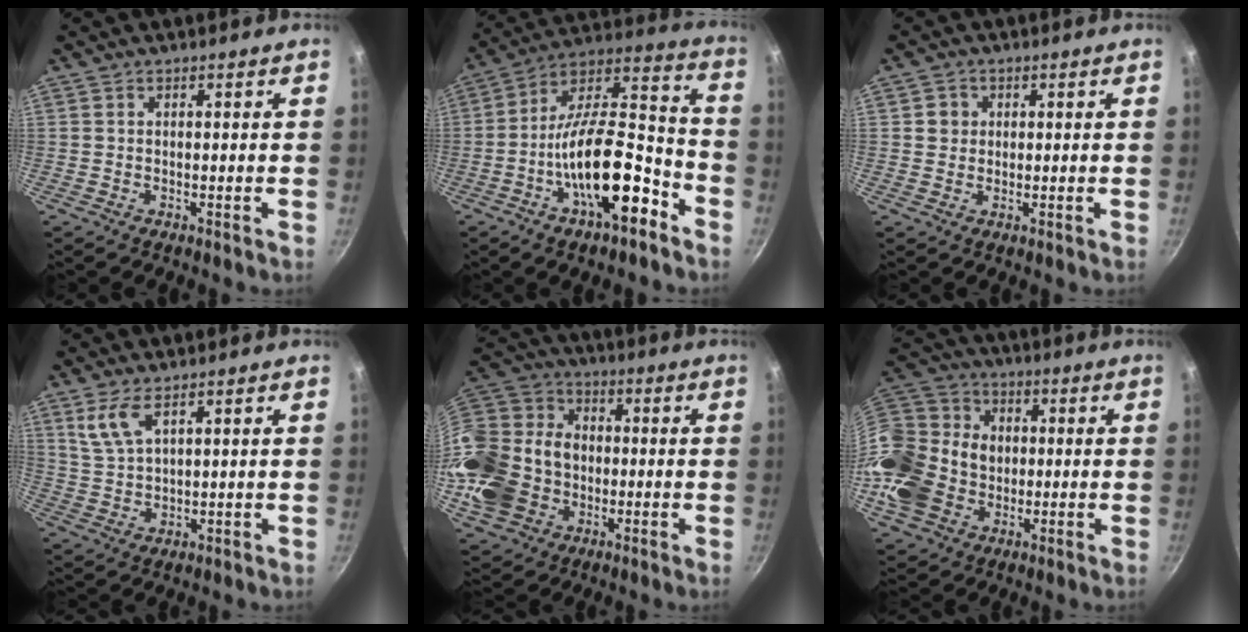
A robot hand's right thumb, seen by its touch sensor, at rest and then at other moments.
{"total": 20.9, "force": [-8.9, 8.6, 16.8], "torque": [-0.244, 0.074, -0.155]}
{"total": 2.8, "force": [0.5, 2.6, 0.7], "torque": [0.003, 0.006, 0.005]}
{"total": 5.7, "force": [3.3, 2.2, 4.2], "torque": [-0.085, -0.021, 0.073]}
{"total": 22.7, "force": [-3.6, 18.2, 13.2], "torque": [-0.268, 0.048, -0.055]}
{"total": 21.5, "force": [-2.3, 17.6, 12.2], "torque": [-0.244, 0.043, -0.037]}